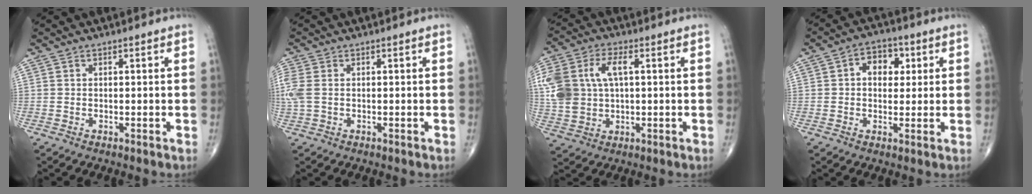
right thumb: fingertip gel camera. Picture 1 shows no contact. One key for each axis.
{"total": 4.9, "fx": 0.4, "fy": 3.1, "fz": 3.7, "tx": -0.126, "ty": 0.011, "tz": 0.012}
{"total": 14.7, "fx": 2.7, "fy": 9.0, "fz": 11.2, "tx": -0.259, "ty": 0.013, "tz": 0.055}
{"total": 6.9, "fx": 1.6, "fy": 5.0, "fz": 4.6, "tx": -0.033, "ty": 0.006, "tz": 0.018}